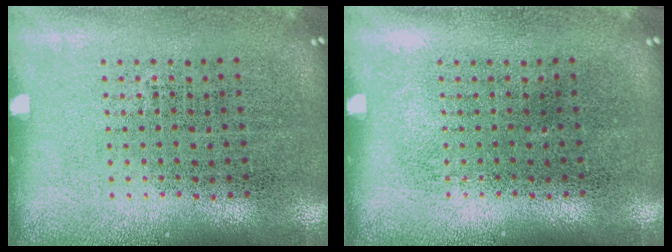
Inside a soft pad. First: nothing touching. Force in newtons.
{"total": 0.0}